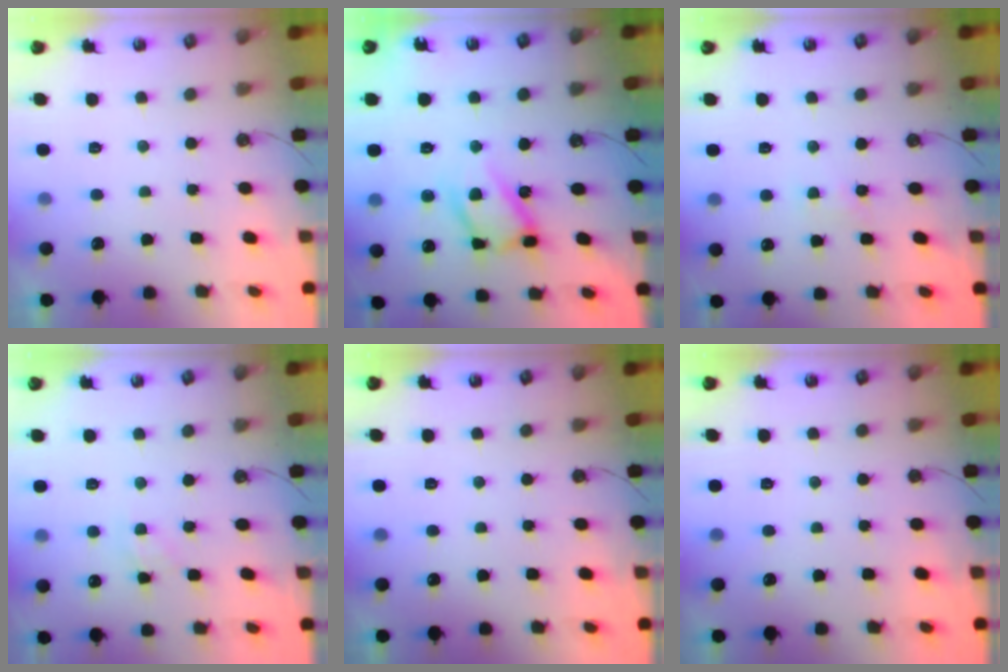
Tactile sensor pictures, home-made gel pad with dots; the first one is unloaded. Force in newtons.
{"total": 14.5, "press": 14.2, "slide": 2.5}
{"total": 4.5, "press": 4.4, "slide": 0.5}
{"total": 2.6, "press": 2.6, "slide": 0.4}
{"total": 0.0}
{"total": 0.0}